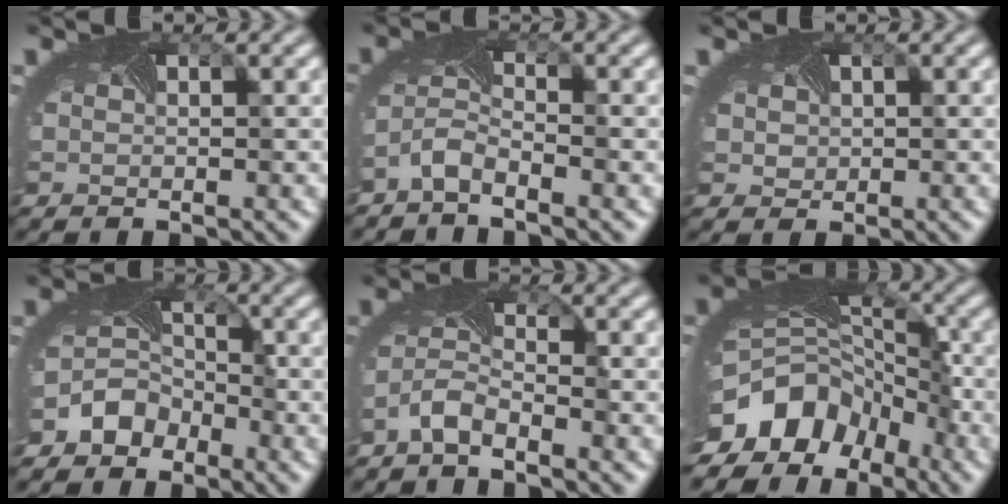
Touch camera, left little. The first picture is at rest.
{"total": 2.3, "force": [-2.1, 0.2, 0.9], "torque": [-0.031, -0.003, -0.050]}
{"total": 1.6, "force": [0.6, 1.4, 0.5], "torque": [-0.014, 0.003, 0.004]}
{"total": 3.8, "force": [-2.6, 2.5, 0.9], "torque": [-0.013, -0.001, -0.059]}
{"total": 2.6, "force": [-2.3, 0.6, 1.1], "torque": [-0.037, -0.005, -0.053]}
{"total": 13.0, "force": [-6.8, 9.1, 6.4], "torque": [-0.132, -0.022, -0.101]}